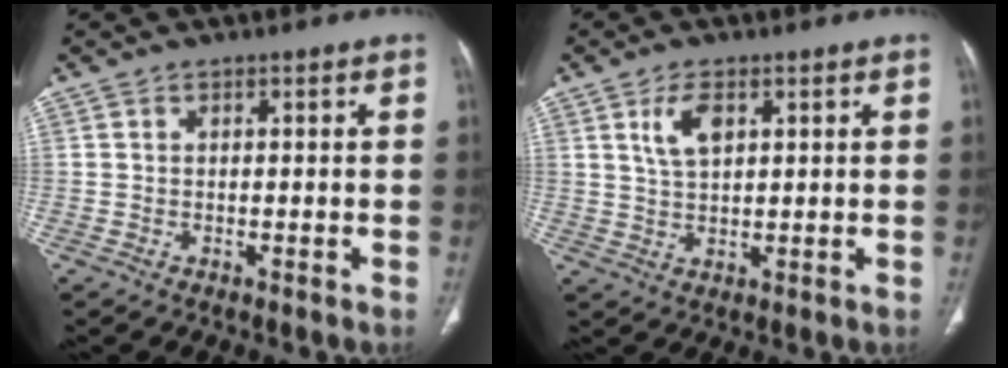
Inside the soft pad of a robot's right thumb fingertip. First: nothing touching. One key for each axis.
{"total": 5.2, "fx": 2.2, "fy": 2.6, "fz": 4.0, "tx": -0.073, "ty": -0.005, "tz": 0.047}